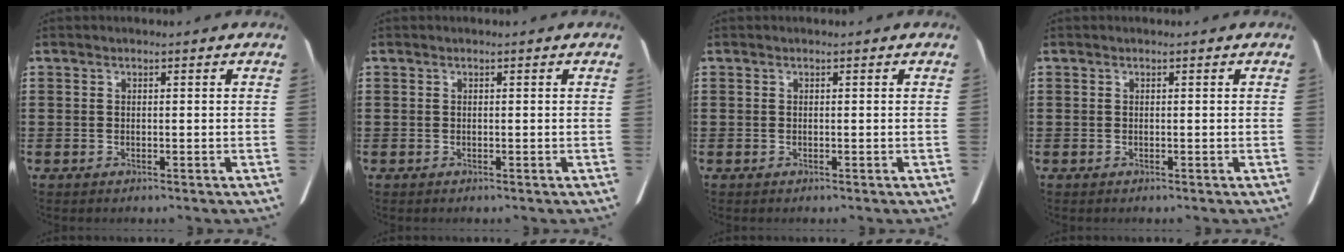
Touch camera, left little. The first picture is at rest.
{"total": 0.0}
{"total": 0.0}
{"total": 0.0}